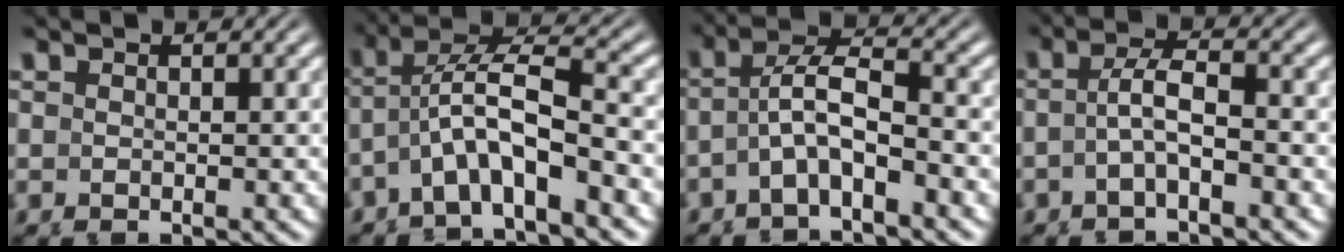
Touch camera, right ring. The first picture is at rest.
{"total": 5.8, "force": [0.2, 3.9, 4.3], "torque": [-0.098, -0.015, 0.004]}
{"total": 4.8, "force": [0.1, 3.1, 3.7], "torque": [-0.070, -0.006, -0.005]}
{"total": 2.5, "force": [-0.8, 0.6, 2.3], "torque": [-0.045, -0.002, -0.016]}